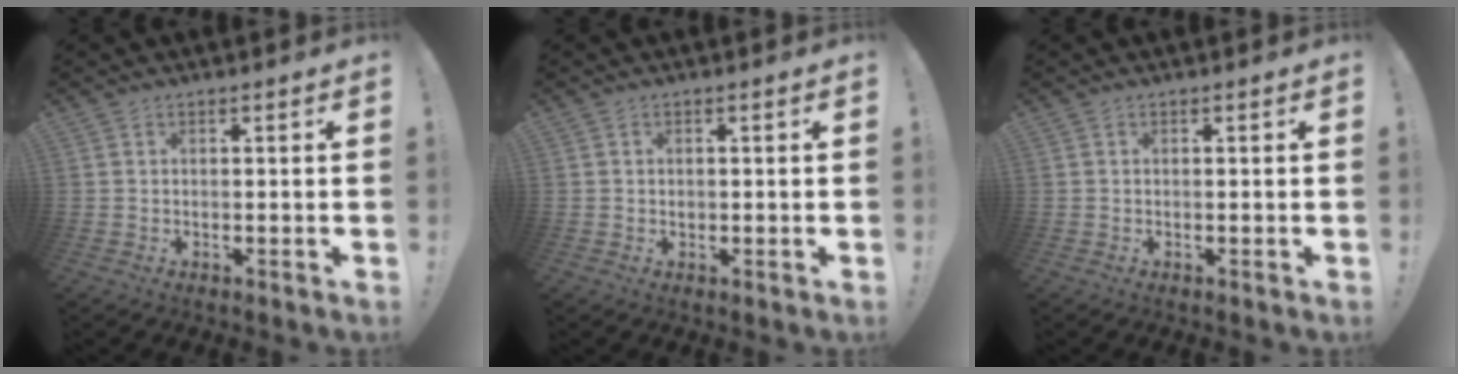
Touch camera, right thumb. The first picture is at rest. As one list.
[{"total": 0.8, "force": [0.2, 0.8, 0.1], "torque": [0.004, 0.001, 0.001]}, {"total": 0.0}]